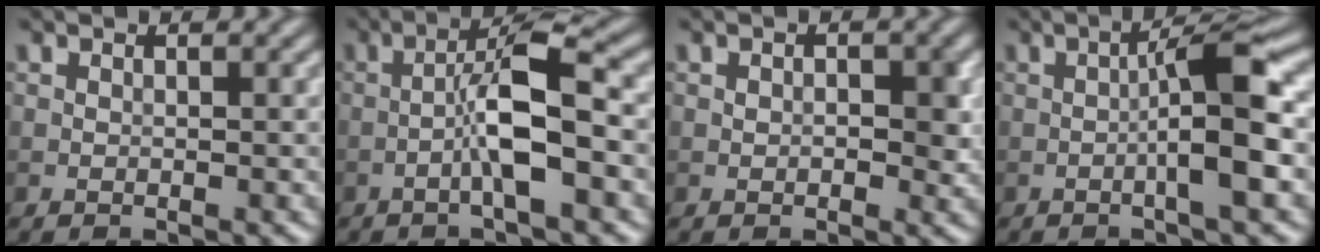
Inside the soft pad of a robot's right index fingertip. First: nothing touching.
{"total": 5.6, "force": [-1.6, 0.9, 5.3], "torque": [-0.098, 0.021, -0.036]}
{"total": 2.3, "force": [0.0, 1.4, 1.9], "torque": [-0.021, -0.001, -0.002]}
{"total": 5.4, "force": [-0.9, 0.5, 5.3], "torque": [-0.085, 0.017, -0.023]}